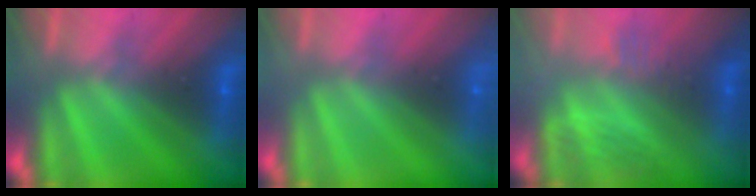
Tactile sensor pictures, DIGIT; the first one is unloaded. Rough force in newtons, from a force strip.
{"total": 2.3}
{"total": 2.9}